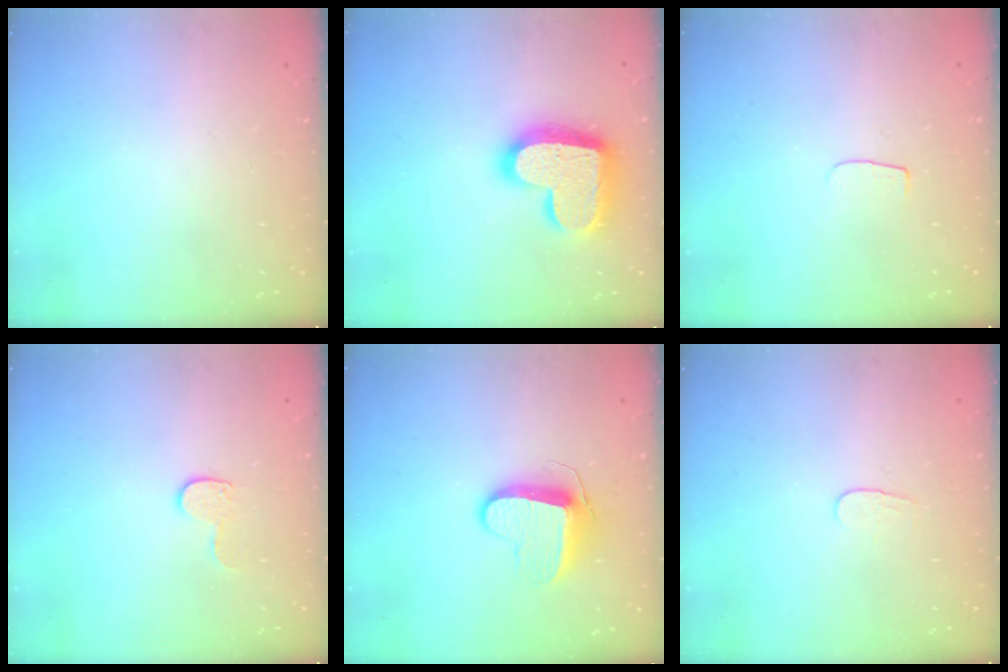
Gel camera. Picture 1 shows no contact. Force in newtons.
{"total": 19.5, "press": 19.5, "slide": 1.4}
{"total": 3.3, "press": 3.3, "slide": 0.3}
{"total": 6.8, "press": 6.8, "slide": 0.3}
{"total": 9.2, "press": 9.2, "slide": 0.3}
{"total": 3.8, "press": 3.8, "slide": 0.3}